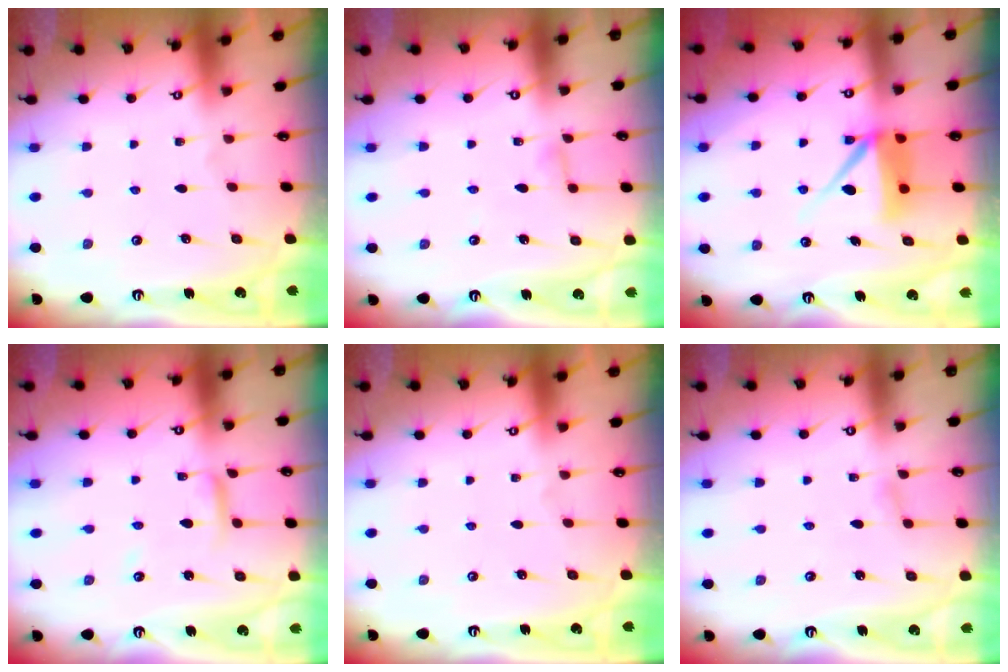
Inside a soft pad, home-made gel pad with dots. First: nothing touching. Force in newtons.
{"total": 3.8, "press": 3.8, "slide": 0.3}
{"total": 9.1, "press": 9.1, "slide": 1.0}
{"total": 5.0, "press": 4.9, "slide": 0.4}
{"total": 0.0}
{"total": 2.3, "press": 2.3, "slide": 0.3}